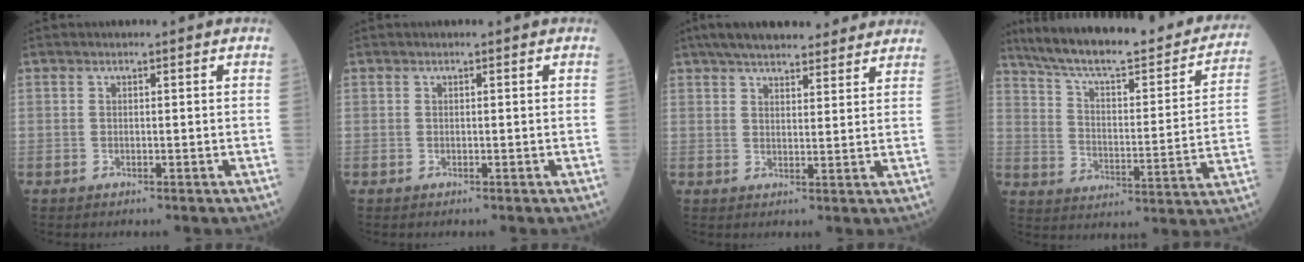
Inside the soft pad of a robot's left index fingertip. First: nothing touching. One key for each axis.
{"total": 0.0}
{"total": 15.1, "fx": 12.9, "fy": 3.9, "fz": 6.9, "tx": -0.097, "ty": 0.036, "tz": 0.177}
{"total": 26.8, "fx": 22.8, "fy": 5.5, "fz": 13.0, "tx": -0.197, "ty": -0.019, "tz": 0.306}